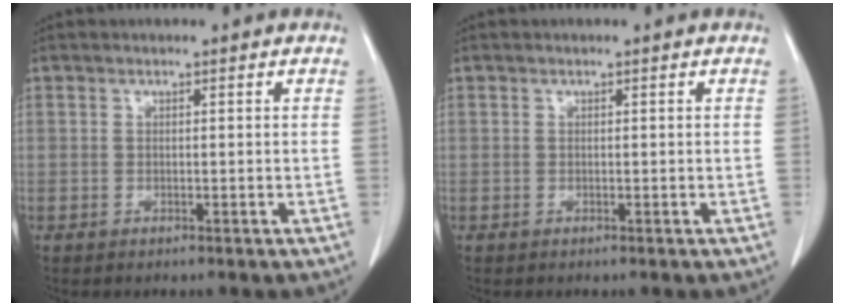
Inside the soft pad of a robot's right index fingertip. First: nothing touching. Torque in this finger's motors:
{"motor_torque": [0.00, 0.00, 0.01, 0.00]}